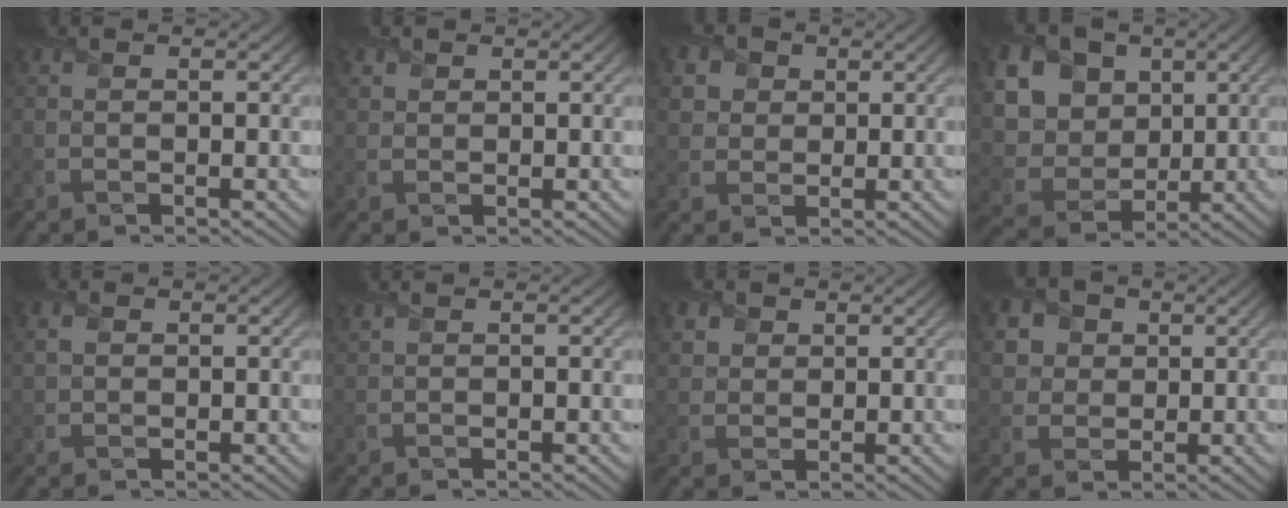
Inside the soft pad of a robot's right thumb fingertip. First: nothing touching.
{"total": 1.3, "force": [0.9, 1.0, 0.2], "torque": [-0.007, -0.002, 0.018]}
{"total": 4.9, "force": [2.1, 4.0, 1.8], "torque": [-0.077, -0.003, 0.037]}
{"total": 14.9, "force": [5.1, 11.9, 7.4], "torque": [-0.218, 0.013, 0.120]}
{"total": 2.0, "force": [0.8, 1.5, 1.2], "torque": [-0.032, 0.003, 0.015]}
{"total": 0.9, "force": [0.8, 0.1, 0.4], "torque": [-0.015, 0.006, 0.016]}
{"total": 3.1, "force": [1.7, 2.4, 1.0], "torque": [-0.041, -0.006, 0.039]}
{"total": 6.8, "force": [2.9, 5.5, 2.7], "torque": [-0.108, 0.008, 0.049]}